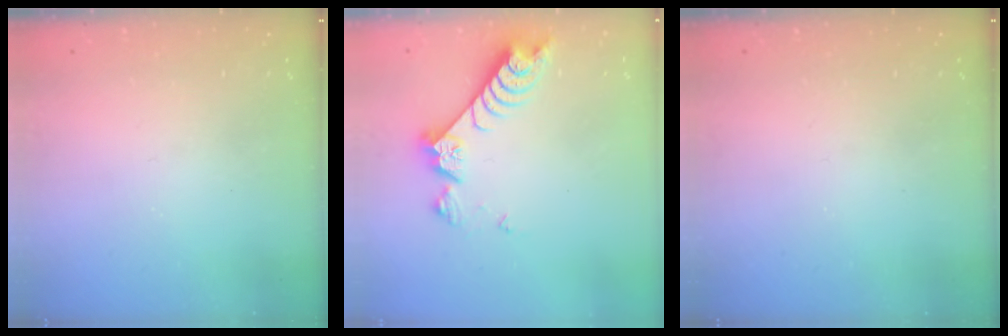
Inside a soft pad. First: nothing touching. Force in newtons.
{"total": 8.2, "press": 8.1, "slide": 0.6}
{"total": 0.0}